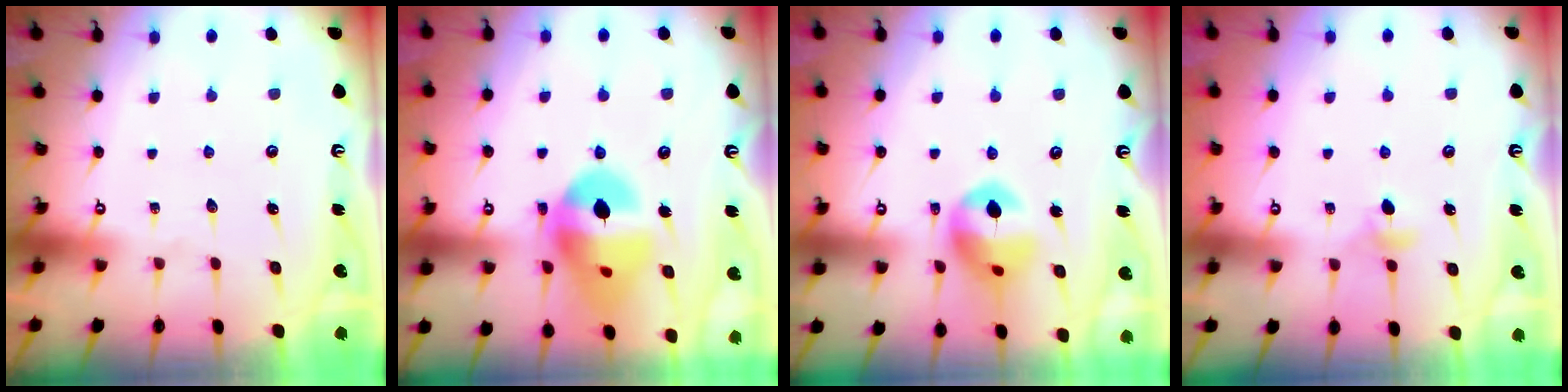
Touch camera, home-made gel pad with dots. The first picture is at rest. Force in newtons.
{"total": 18.0, "press": 17.9, "slide": 2.0}
{"total": 12.6, "press": 12.6, "slide": 1.2}
{"total": 3.8, "press": 3.7, "slide": 0.8}